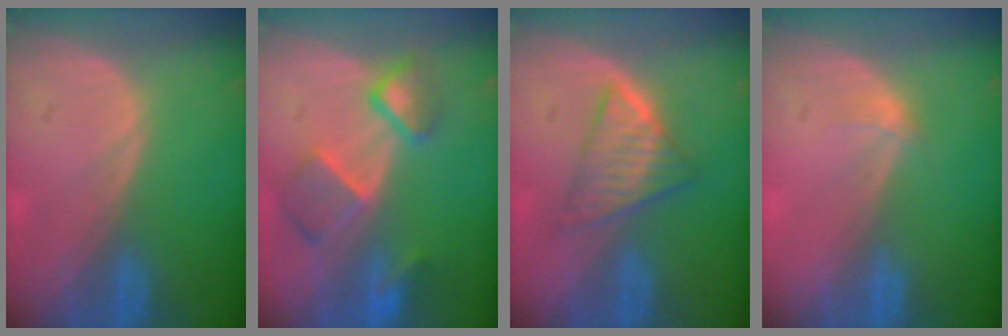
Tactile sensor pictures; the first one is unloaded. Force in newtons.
{"total": 7.6, "press": 6.7, "slide": 3.5}
{"total": 5.8, "press": 5.5, "slide": 1.7}
{"total": 1.0, "press": 1.0, "slide": 0.1}